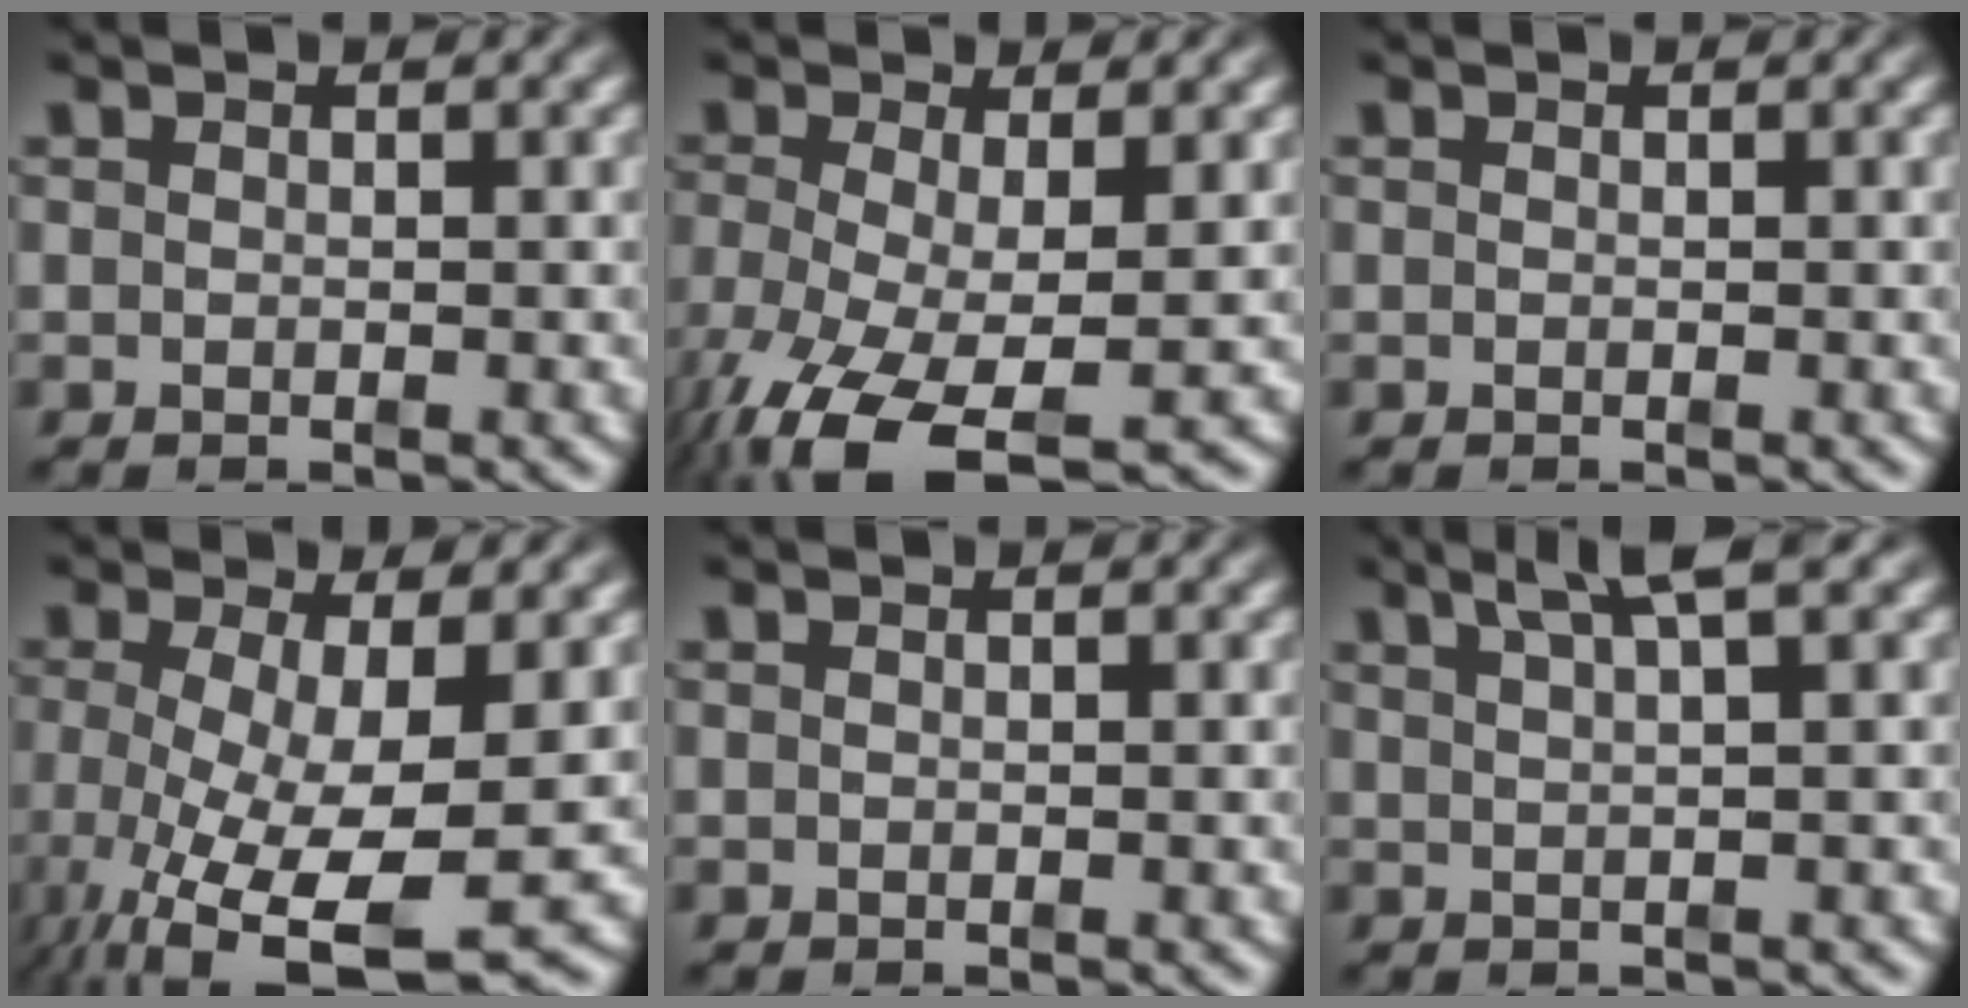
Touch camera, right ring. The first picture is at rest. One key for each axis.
{"total": 6.4, "fx": -3.2, "fy": 2.9, "fz": 4.6, "tx": -0.120, "ty": -0.051, "tz": -0.028}
{"total": 0.0}
{"total": 8.2, "fx": -2.9, "fy": 3.5, "fz": 6.8, "tx": -0.139, "ty": -0.051, "tz": -0.017}
{"total": 0.0}
{"total": 4.4, "fx": 3.1, "fy": -0.3, "fz": 3.1, "tx": -0.037, "ty": 0.018, "tz": 0.049}